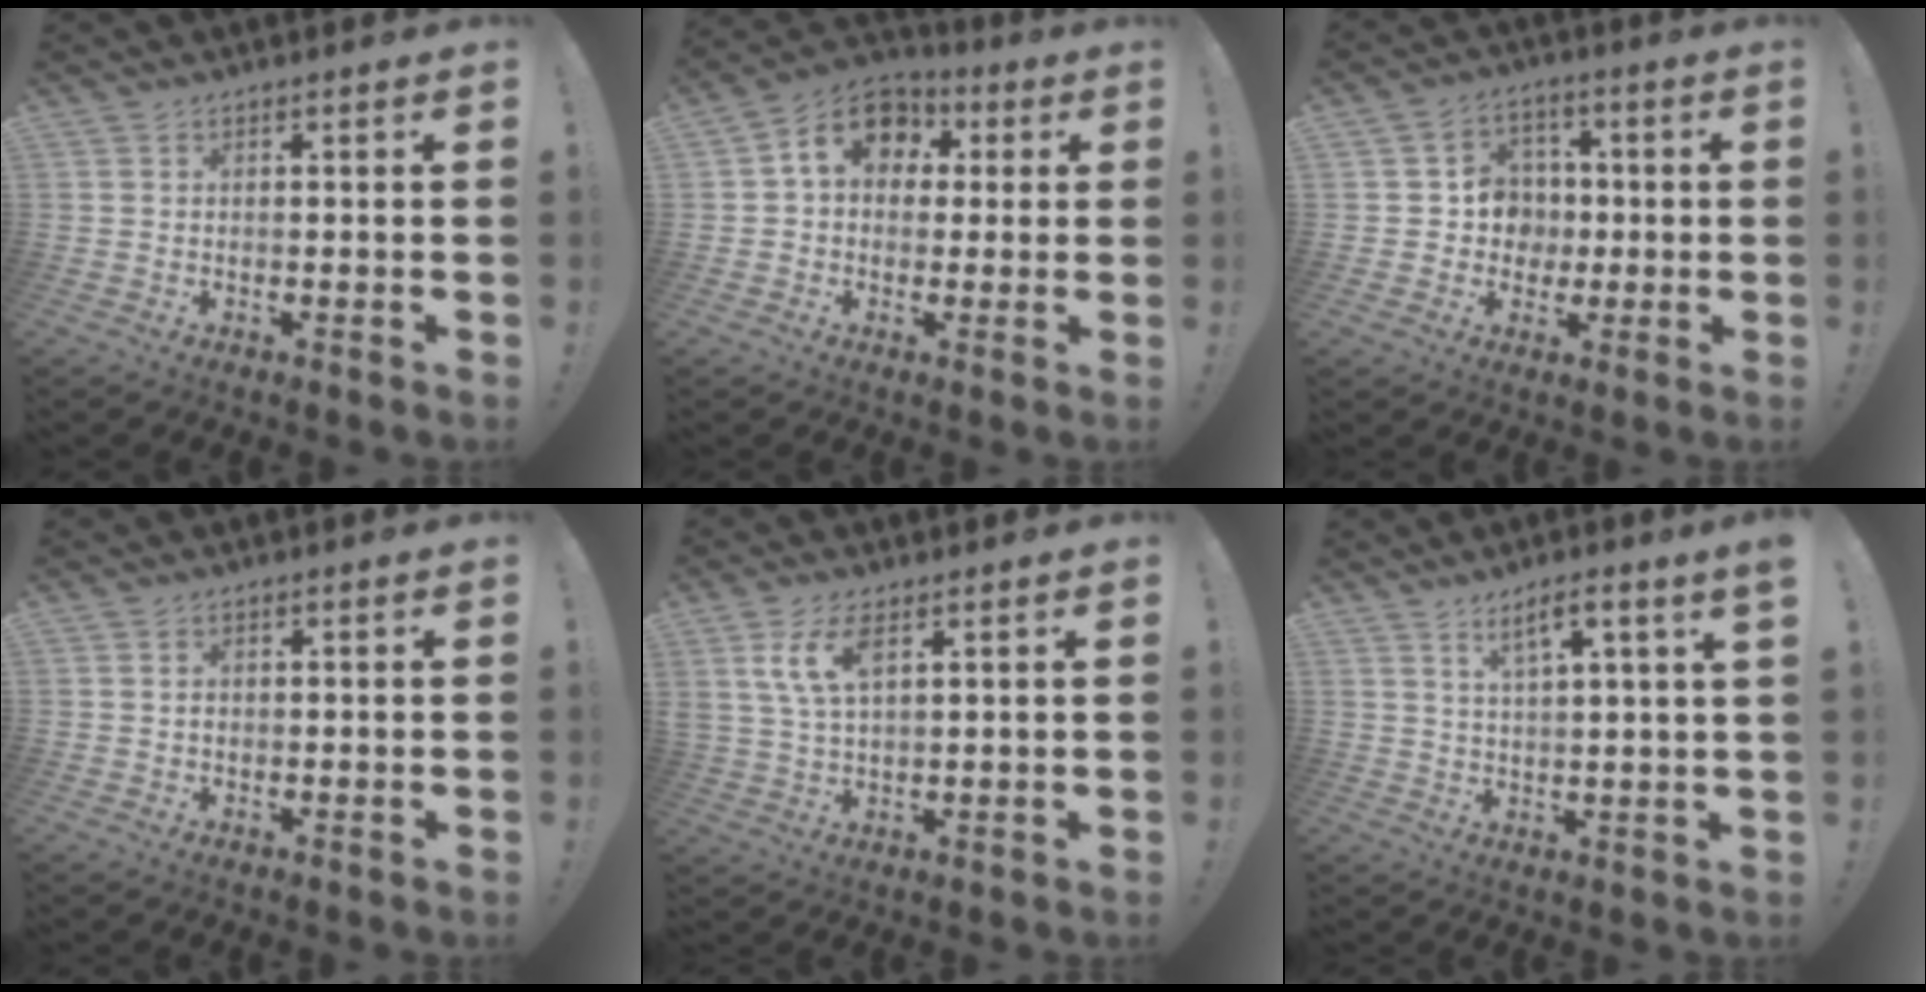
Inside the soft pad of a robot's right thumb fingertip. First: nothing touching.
{"total": 11.5, "force": [2.9, 9.0, 6.4], "torque": [-0.096, 0.006, 0.061]}
{"total": 7.2, "force": [-0.8, 7.1, 1.2], "torque": [-0.021, 0.010, -0.008]}
{"total": 0.8, "force": [-0.2, 0.7, 0.2], "torque": [-0.011, 0.007, -0.002]}
{"total": 8.2, "force": [3.7, 3.5, 6.5], "torque": [-0.133, -0.005, 0.069]}
{"total": 6.0, "force": [3.4, -0.3, 5.0], "torque": [-0.083, -0.014, 0.051]}